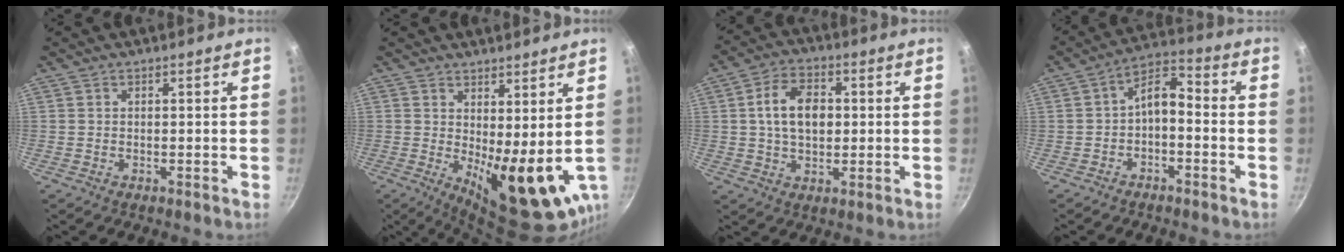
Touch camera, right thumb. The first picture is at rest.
{"total": 12.3, "force": [1.1, 4.4, 11.4], "torque": [-0.144, -0.030, 0.033]}
{"total": 10.0, "force": [1.2, 6.6, 7.4], "torque": [-0.112, 0.012, 0.014]}
{"total": 6.5, "force": [-1.9, 3.6, 5.1], "torque": [-0.076, 0.048, -0.035]}